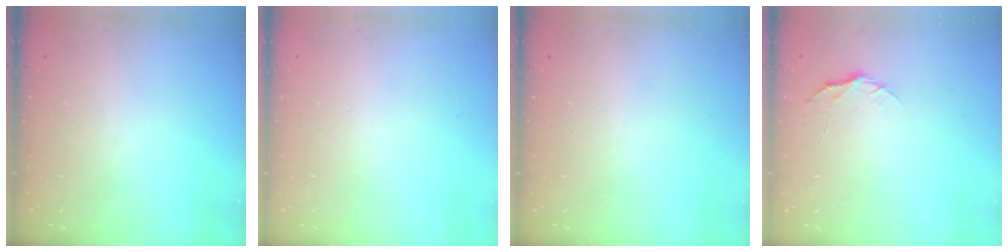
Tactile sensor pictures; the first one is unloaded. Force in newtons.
{"total": 0.0}
{"total": 0.0}
{"total": 5.0, "press": 5.0, "slide": 0.6}